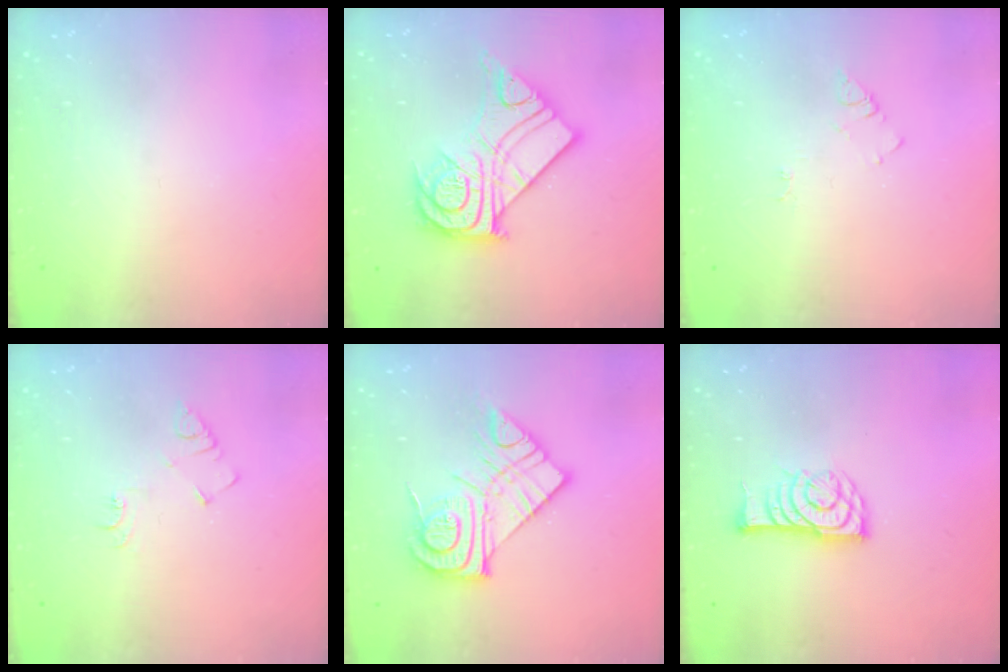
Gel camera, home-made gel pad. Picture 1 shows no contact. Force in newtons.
{"total": 19.6, "press": 19.5, "slide": 1.8}
{"total": 4.2, "press": 4.2, "slide": 0.6}
{"total": 6.1, "press": 6.1, "slide": 0.7}
{"total": 16.1, "press": 16.1, "slide": 1.3}
{"total": 10.4, "press": 10.4, "slide": 0.5}